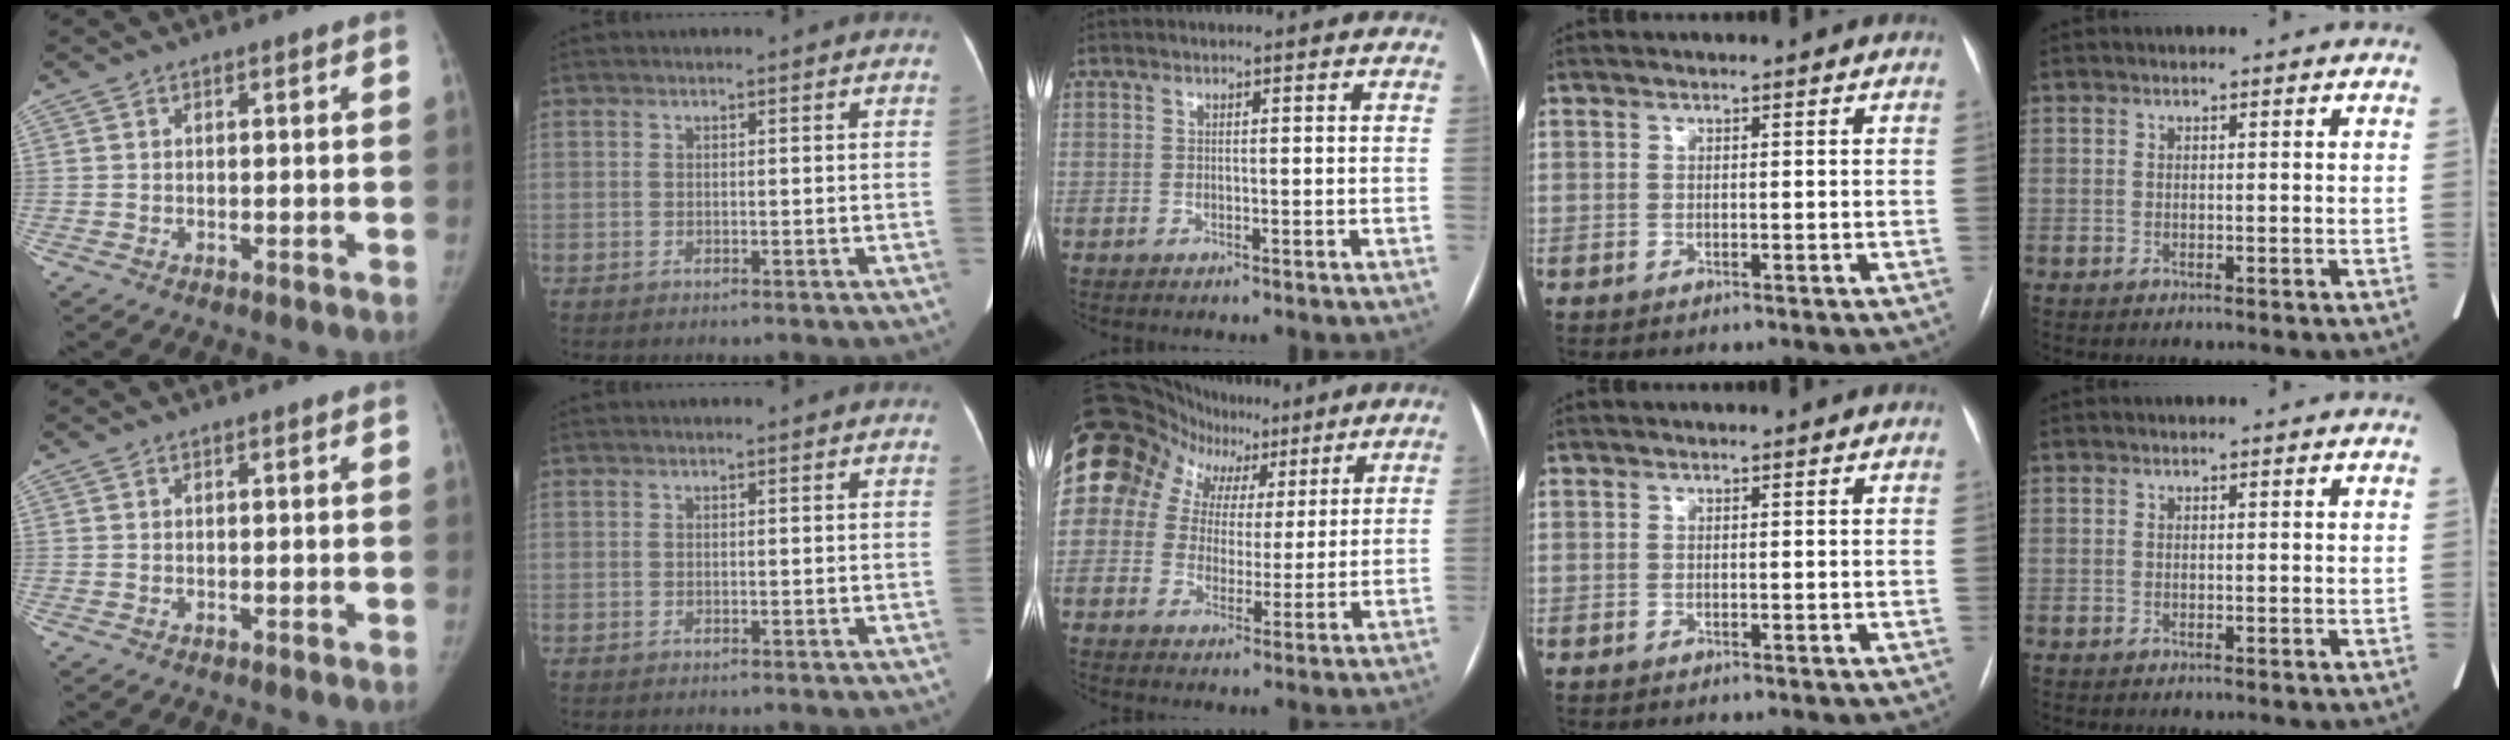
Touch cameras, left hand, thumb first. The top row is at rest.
{"middle": {"total": 14.8, "force": [8.4, 11.2, 4.8], "torque": [-0.089, 0.064, 0.132]}}